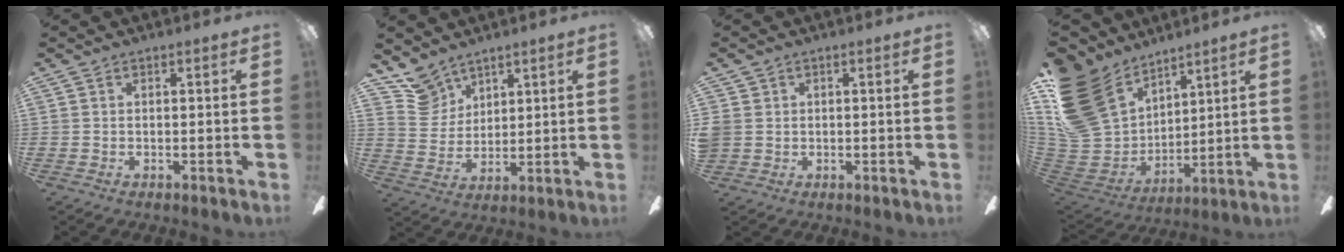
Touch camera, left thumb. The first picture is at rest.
{"total": 9.3, "force": [7.5, 5.4, 1.3], "torque": [-0.040, -0.040, 0.148]}
{"total": 2.5, "force": [0.5, 2.4, 0.6], "torque": [-0.014, 0.006, 0.010]}
{"total": 24.0, "force": [12.0, 17.0, 12.0], "torque": [-0.261, -0.065, 0.243]}